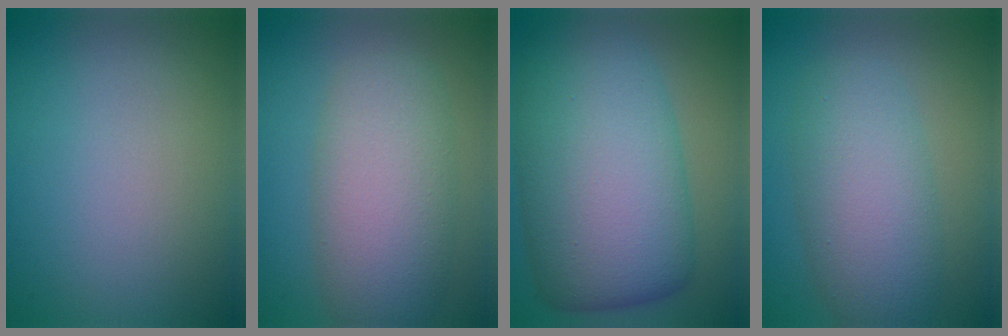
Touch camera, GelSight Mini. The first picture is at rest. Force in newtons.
{"total": 6.9, "press": 6.9, "slide": 0.2}
{"total": 12.7, "press": 12.7, "slide": 0.2}
{"total": 6.1, "press": 6.1, "slide": 0.1}